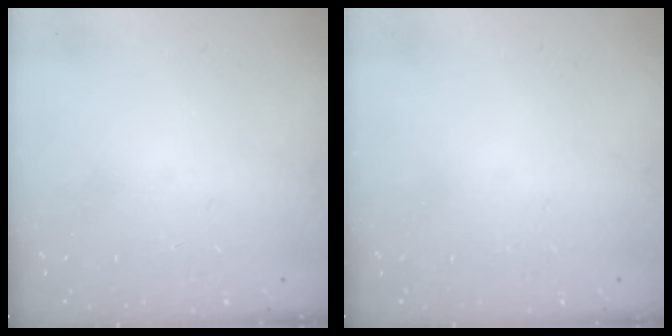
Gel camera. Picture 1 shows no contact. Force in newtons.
{"total": 0.0}